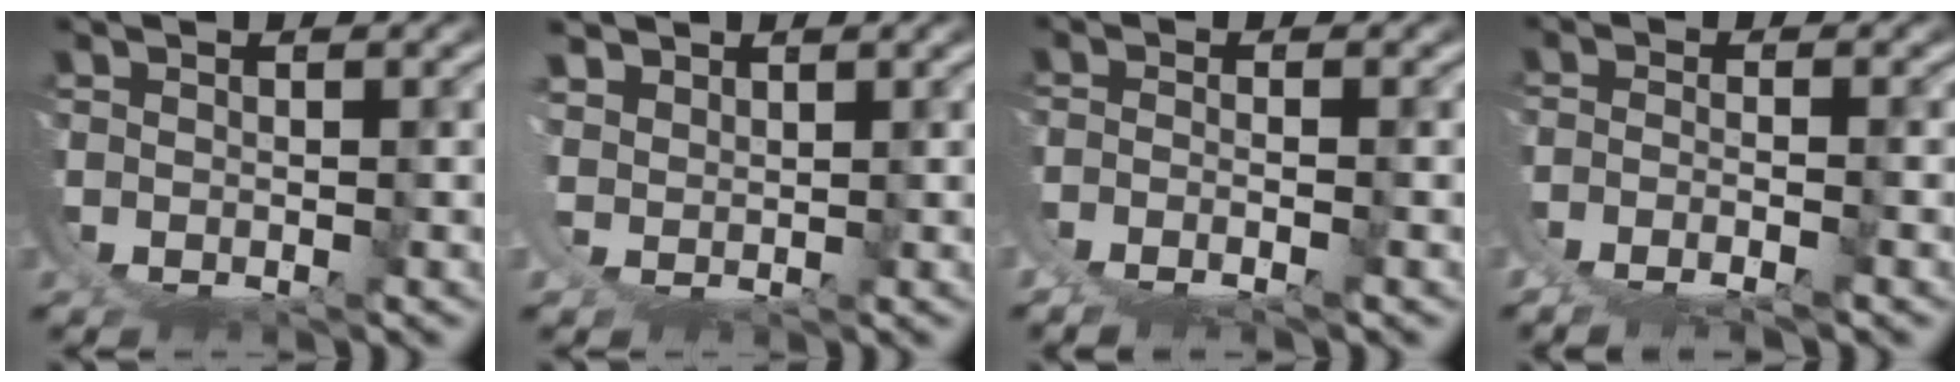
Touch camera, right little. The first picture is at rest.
{"total": 3.0, "force": [2.3, 2.0, 0.3], "torque": [-0.033, -0.001, 0.036]}
{"total": 2.9, "force": [-1.0, 1.2, 2.4], "torque": [-0.050, -0.013, -0.009]}
{"total": 3.3, "force": [-1.0, 1.6, 2.7], "torque": [-0.053, -0.014, -0.011]}